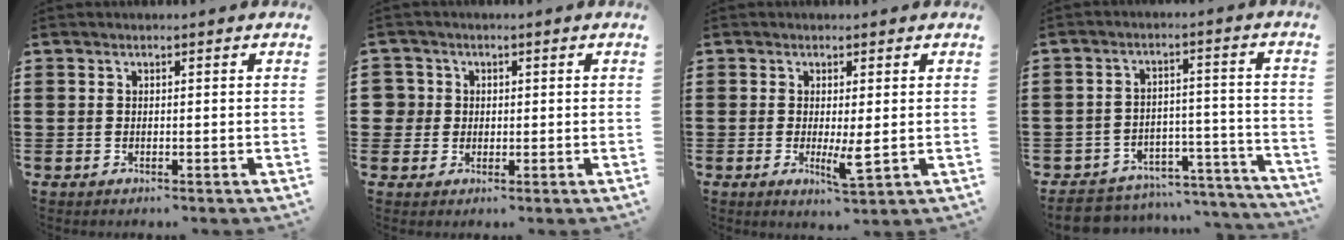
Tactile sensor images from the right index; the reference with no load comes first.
{"total": 2.8, "force": [0.4, 2.8, 0.1], "torque": [-0.017, 0.012, 0.006]}
{"total": 3.9, "force": [-0.5, 1.0, 3.7], "torque": [-0.057, -0.005, -0.010]}
{"total": 5.0, "force": [-4.7, 1.4, 0.9], "torque": [-0.018, 0.009, -0.094]}